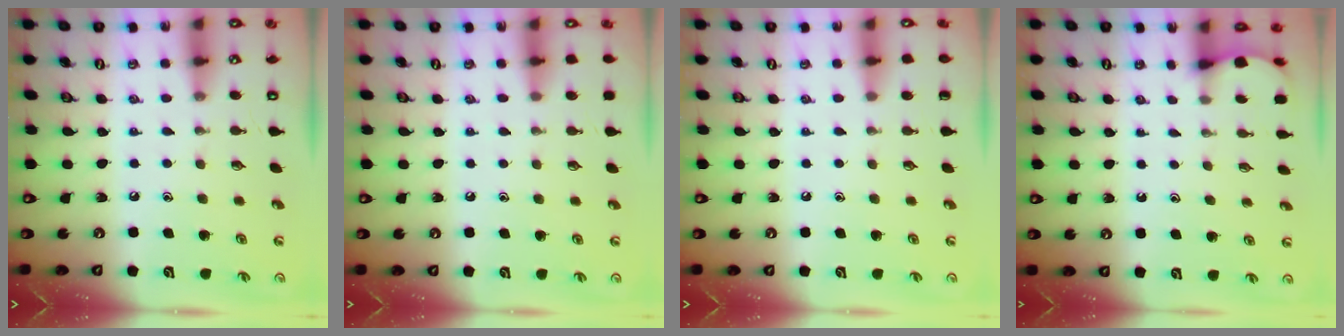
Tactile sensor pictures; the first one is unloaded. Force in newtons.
{"total": 2.4, "press": 2.4, "slide": 0.4}
{"total": 0.0}
{"total": 1.9, "press": 1.9, "slide": 0.2}